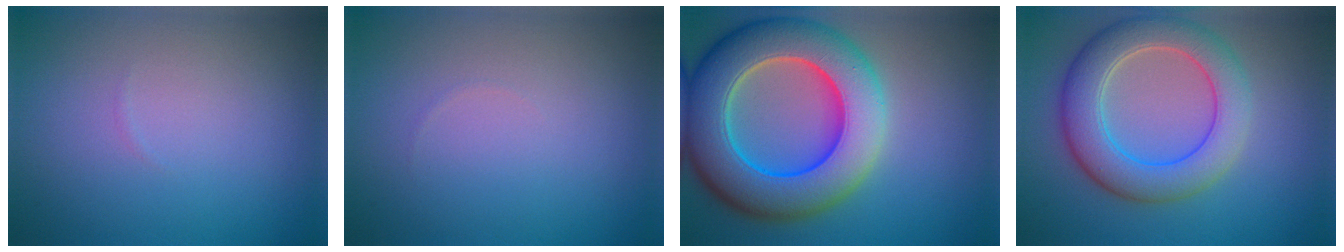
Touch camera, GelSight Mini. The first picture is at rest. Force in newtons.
{"total": 0.0}
{"total": 12.2, "press": 12.1, "slide": 0.9}
{"total": 6.7, "press": 6.7, "slide": 0.2}